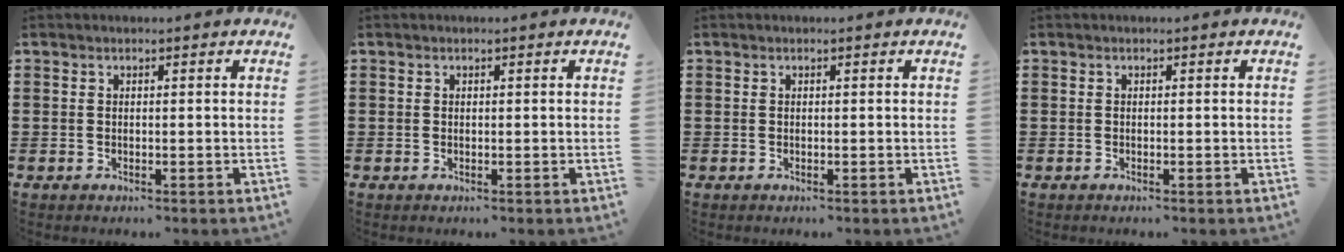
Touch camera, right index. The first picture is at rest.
{"total": 0.0}
{"total": 0.0}
{"total": 0.0}